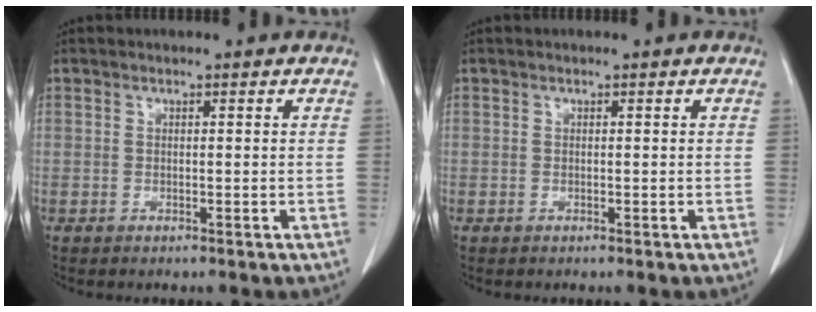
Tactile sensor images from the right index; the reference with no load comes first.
{"total": 0.0}